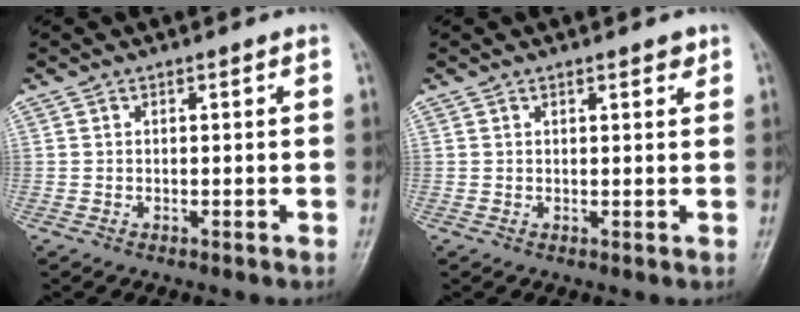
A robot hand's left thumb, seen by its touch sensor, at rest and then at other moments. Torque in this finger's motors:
{"motor_torque": [-0.09, -0.02, -0.21, 0.03, 0.02]}